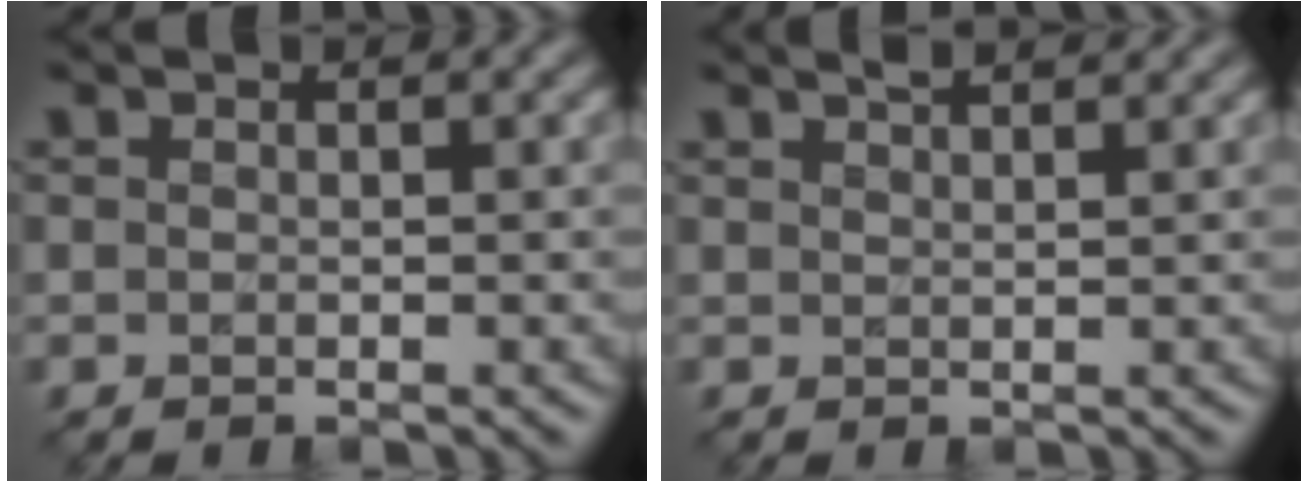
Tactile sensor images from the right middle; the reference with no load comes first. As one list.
[{"total": 2.4, "force": [1.9, 0.8, 1.3], "torque": [0.003, 0.010, 0.008]}]